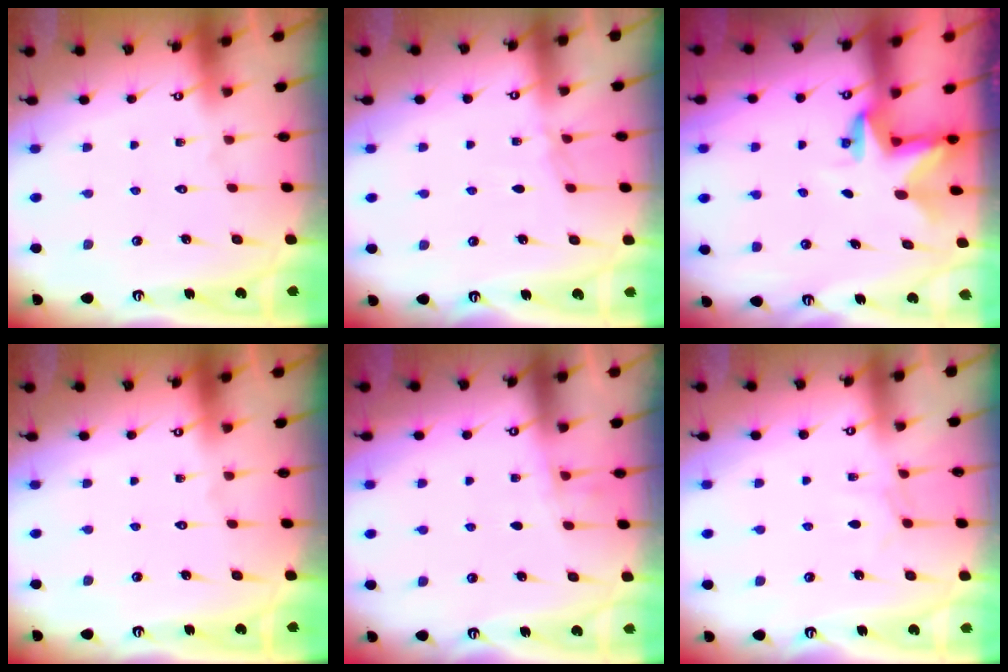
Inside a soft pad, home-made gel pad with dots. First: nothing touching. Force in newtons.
{"total": 4.3, "press": 4.2, "slide": 0.6}
{"total": 2.9, "press": 2.9, "slide": 0.2}
{"total": 0.0}
{"total": 3.3, "press": 3.1, "slide": 1.1}
{"total": 4.0, "press": 3.9, "slide": 0.6}